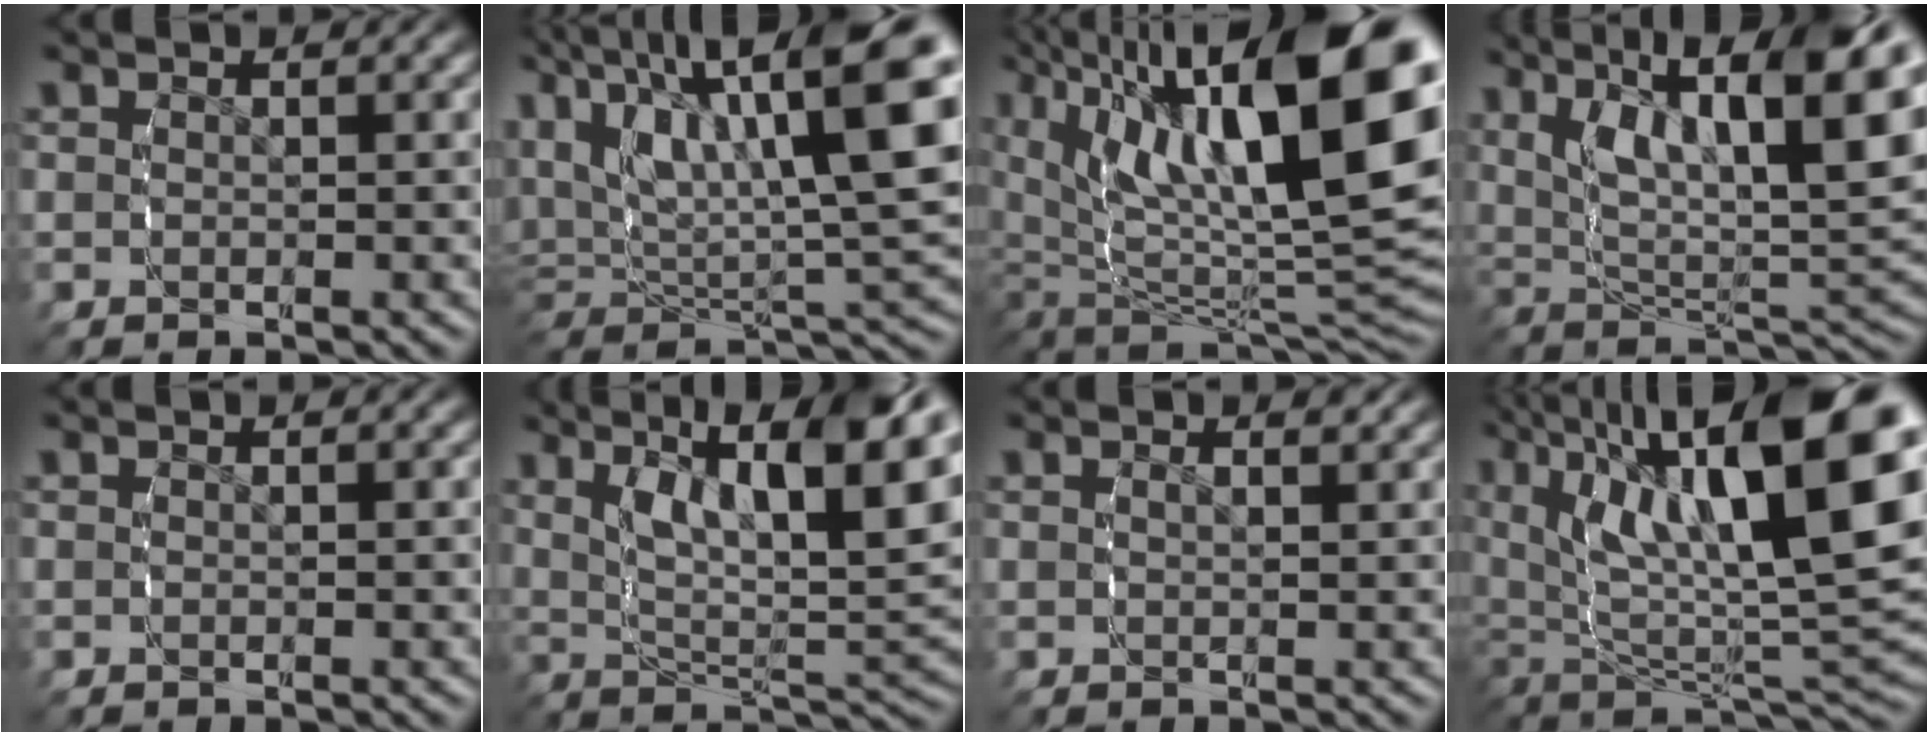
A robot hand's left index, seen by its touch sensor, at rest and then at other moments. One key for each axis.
{"total": 14.0, "fx": 3.5, "fy": 8.0, "fz": 11.0, "tx": -0.175, "ty": -0.011, "tz": 0.065}
{"total": 19.7, "fx": 3.6, "fy": 10.6, "fz": 16.2, "tx": -0.241, "ty": -0.031, "tz": 0.073}
{"total": 14.5, "fx": 5.2, "fy": 6.6, "fz": 11.8, "tx": -0.175, "ty": -0.001, "tz": 0.086}
{"total": 0.0}
{"total": 13.2, "fx": 5.0, "fy": 5.4, "fz": 10.9, "tx": -0.143, "ty": 0.000, "tz": 0.079}
{"total": 0.8, "fx": 0.6, "fy": -0.2, "fz": 0.5, "tx": -0.008, "ty": -0.005, "tz": 0.016}
{"total": 18.0, "fx": 3.9, "fy": 9.3, "fz": 14.9, "tx": -0.207, "ty": -0.019, "tz": 0.075}